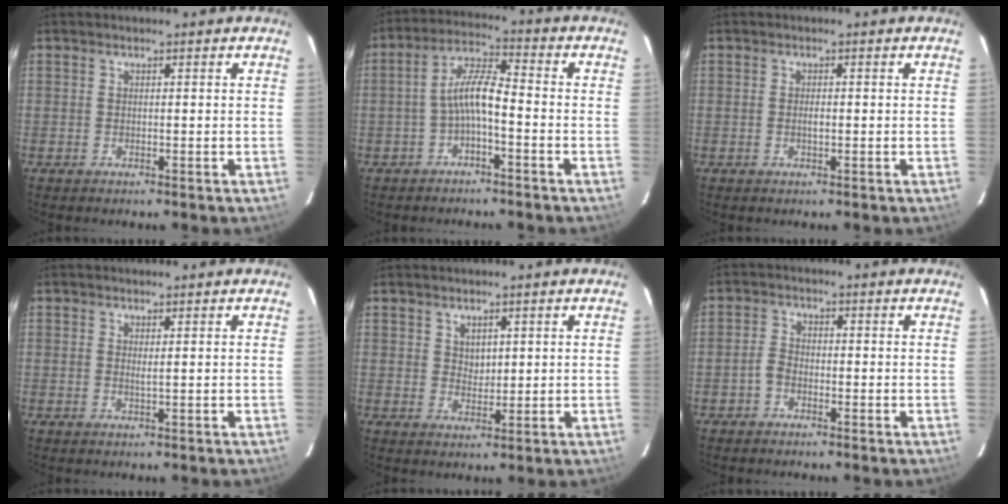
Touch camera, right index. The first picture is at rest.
{"total": 6.1, "force": [-2.4, 1.3, 5.5], "torque": [-0.118, 0.017, -0.045]}
{"total": 1.0, "force": [-0.2, 0.4, 0.9], "torque": [-0.016, -0.001, -0.003]}
{"total": 0.9, "force": [0.3, -0.2, 0.8], "torque": [-0.015, -0.002, 0.005]}
{"total": 2.4, "force": [1.4, 1.7, 1.0], "torque": [-0.011, 0.001, 0.027]}
{"total": 2.1, "force": [-1.4, 1.3, 1.0], "torque": [-0.021, 0.008, -0.029]}